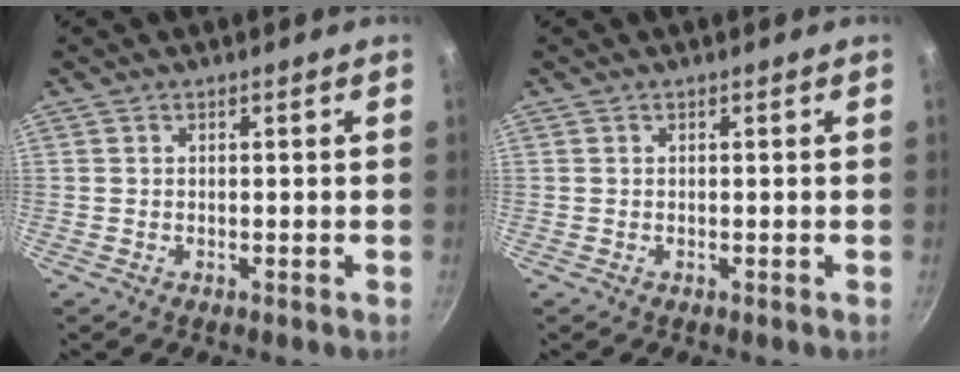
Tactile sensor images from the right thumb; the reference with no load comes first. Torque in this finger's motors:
{"motor_torque": [-0.02, -0.02, 0.17, 0.17, 0.01]}